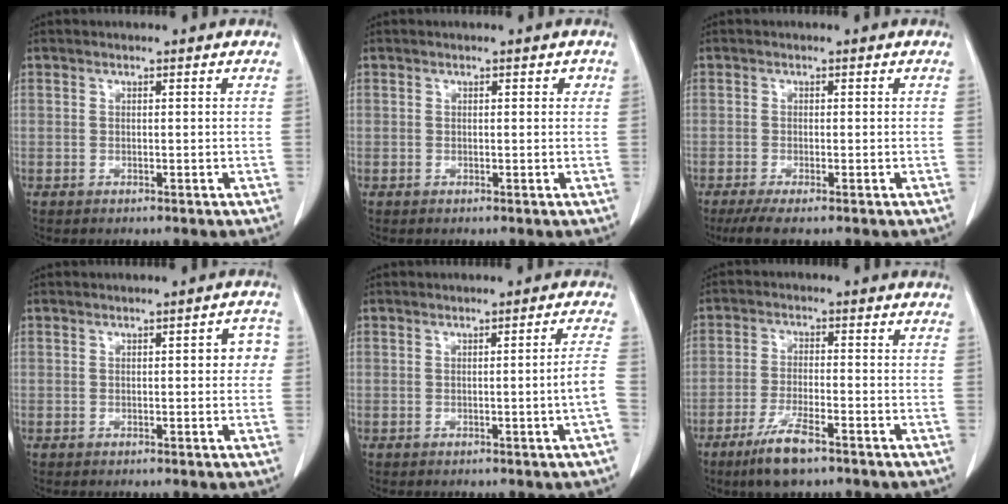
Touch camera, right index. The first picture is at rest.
{"total": 0.9, "force": [0.4, 0.6, 0.6], "torque": [-0.004, 0.004, 0.002]}
{"total": 3.3, "force": [-2.3, 0.3, 2.4], "torque": [-0.048, -0.012, -0.041]}
{"total": 3.4, "force": [0.3, 1.3, 3.1], "torque": [-0.027, 0.012, -0.001]}
{"total": 3.3, "force": [-1.0, -0.9, 3.0], "torque": [-0.037, -0.004, -0.014]}
{"total": 7.0, "force": [-4.7, 1.1, 5.1], "torque": [-0.104, -0.013, -0.082]}